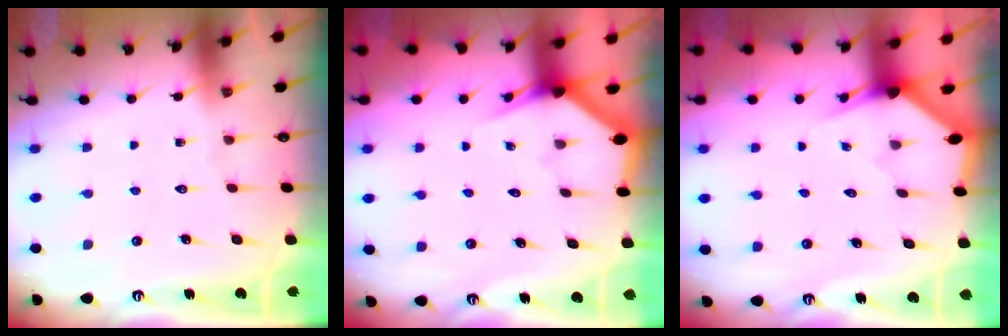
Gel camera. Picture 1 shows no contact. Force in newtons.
{"total": 2.8, "press": 2.8, "slide": 0.1}
{"total": 2.3, "press": 2.3, "slide": 0.1}